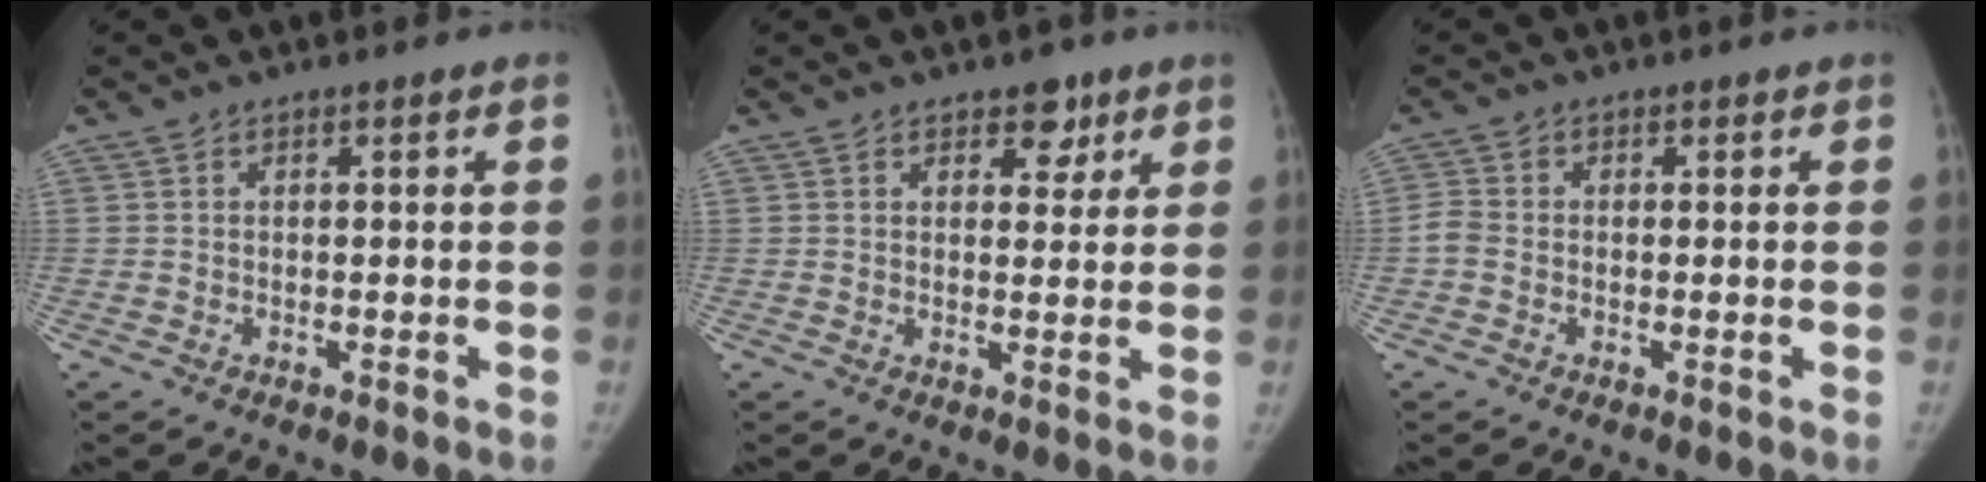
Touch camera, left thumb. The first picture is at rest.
{"total": 3.8, "force": [2.3, 2.5, 1.7], "torque": [0.004, -0.012, 0.031]}
{"total": 2.4, "force": [-0.9, 1.8, 1.3], "torque": [-0.027, 0.001, -0.028]}